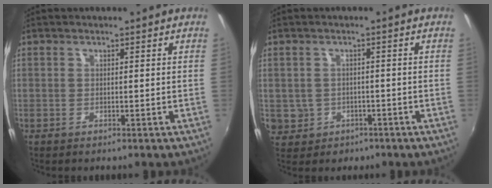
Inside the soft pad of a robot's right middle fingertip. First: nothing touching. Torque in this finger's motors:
{"motor_torque": [0.17, -0.19, 0.00, 0.01]}